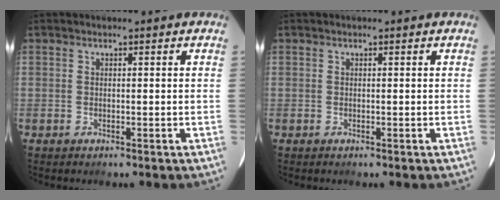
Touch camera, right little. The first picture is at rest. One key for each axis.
{"total": 0.0}